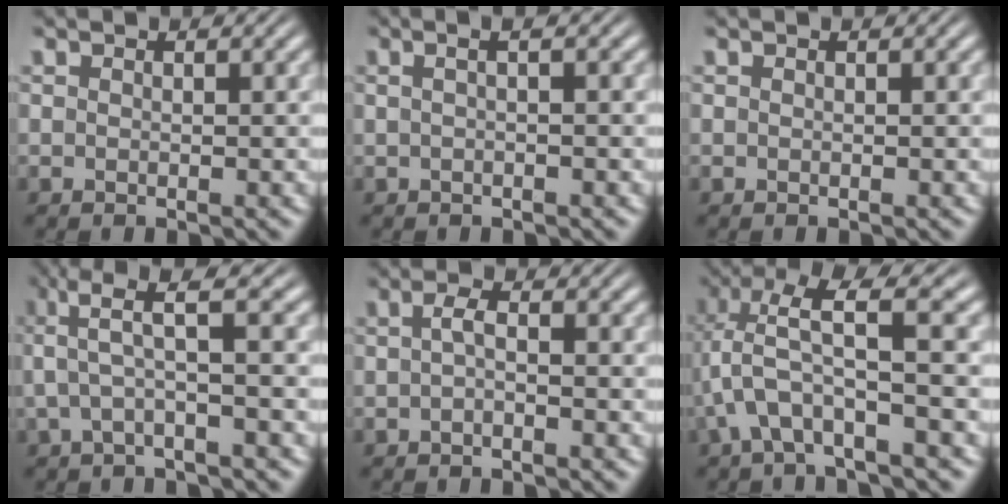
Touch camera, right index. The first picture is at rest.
{"total": 2.0, "force": [0.2, 0.2, 1.9], "torque": [-0.019, 0.014, -0.004]}
{"total": 0.0}
{"total": 5.8, "force": [2.8, 2.2, 4.7], "torque": [-0.088, 0.022, 0.031]}
{"total": 1.3, "force": [-0.4, 0.1, 1.3], "torque": [-0.024, -0.003, -0.005]}
{"total": 6.6, "force": [1.3, 3.1, 5.7], "torque": [-0.123, -0.005, 0.026]}